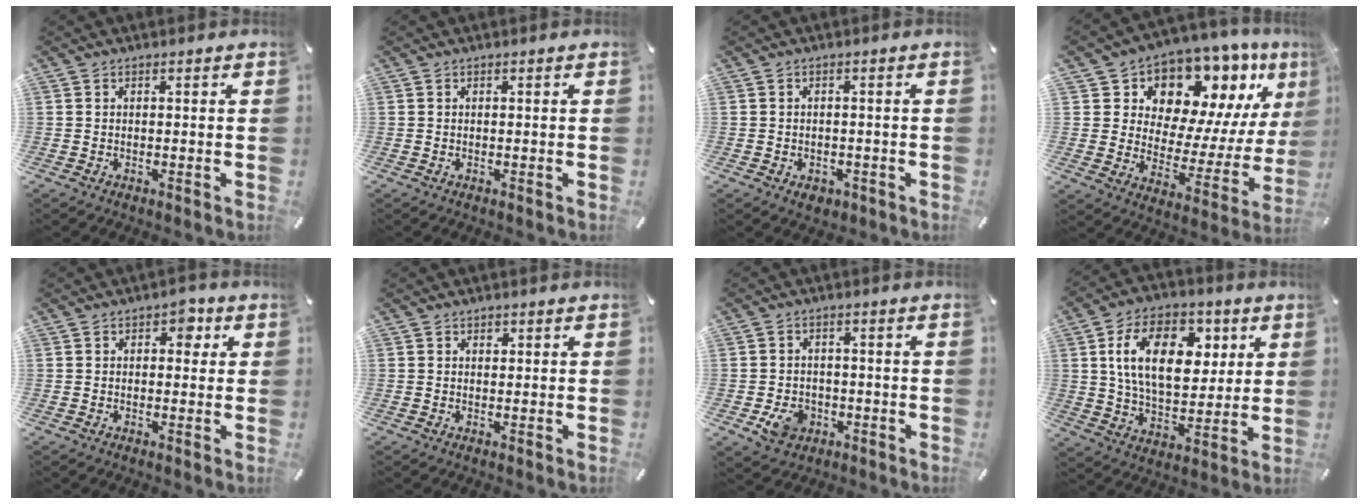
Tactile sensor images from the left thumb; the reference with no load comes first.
{"total": 0.0}
{"total": 2.6, "force": [-1.3, 1.9, 1.2], "torque": [-0.021, 0.005, -0.022]}
{"total": 12.1, "force": [9.5, 7.1, 2.6], "torque": [-0.034, -0.115, 0.163]}
{"total": 3.6, "force": [1.0, 2.5, 2.5], "torque": [-0.022, -0.004, 0.007]}
{"total": 0.7, "force": [0.3, 0.6, 0.2], "torque": [0.005, -0.001, 0.004]}
{"total": 6.5, "force": [-2.1, 5.4, 3.0], "torque": [-0.051, 0.005, -0.038]}
{"total": 18.2, "force": [5.5, 11.7, 12.9], "torque": [-0.217, 0.004, 0.093]}